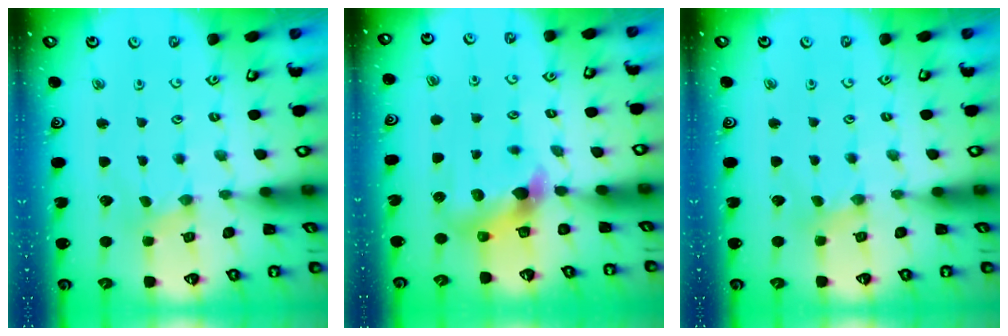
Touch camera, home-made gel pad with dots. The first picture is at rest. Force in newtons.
{"total": 6.0, "press": 6.0, "slide": 0.4}
{"total": 1.8, "press": 1.7, "slide": 0.4}